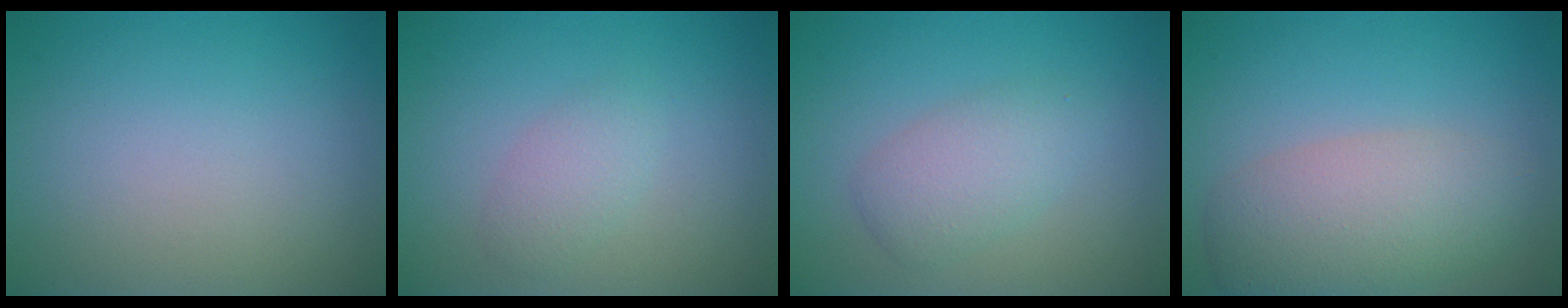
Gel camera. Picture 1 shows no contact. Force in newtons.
{"total": 1.8, "press": 1.8, "slide": 0.2}
{"total": 3.0, "press": 3.0, "slide": 0.0}
{"total": 5.7, "press": 5.7, "slide": 0.2}